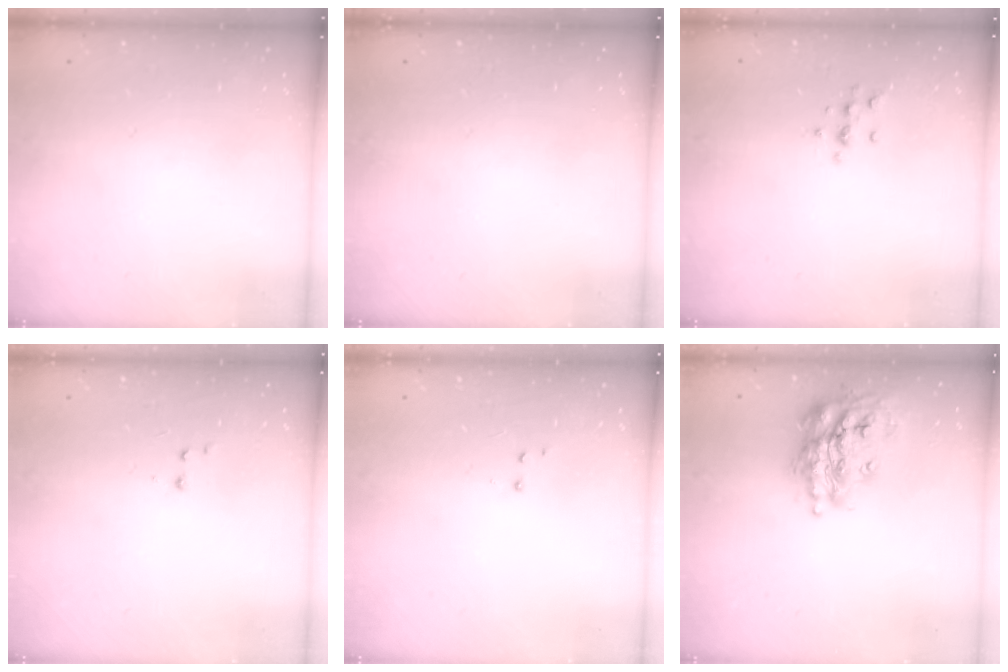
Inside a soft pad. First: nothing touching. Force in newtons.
{"total": 0.0}
{"total": 5.6, "press": 5.6, "slide": 0.6}
{"total": 2.6, "press": 2.5, "slide": 0.6}
{"total": 2.8, "press": 2.7, "slide": 0.5}
{"total": 17.7, "press": 17.6, "slide": 1.5}